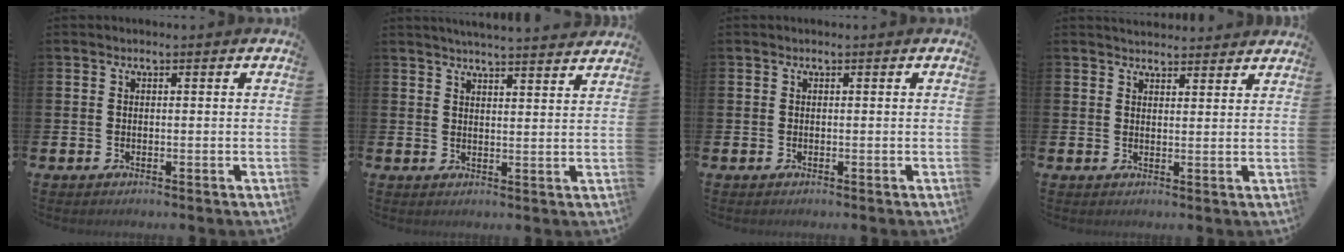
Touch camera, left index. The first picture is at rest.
{"total": 4.4, "force": [4.3, -0.6, 0.4], "torque": [-0.010, -0.026, 0.075]}
{"total": 0.0}
{"total": 3.1, "force": [3.1, 0.5, -0.1], "torque": [0.005, -0.016, 0.054]}